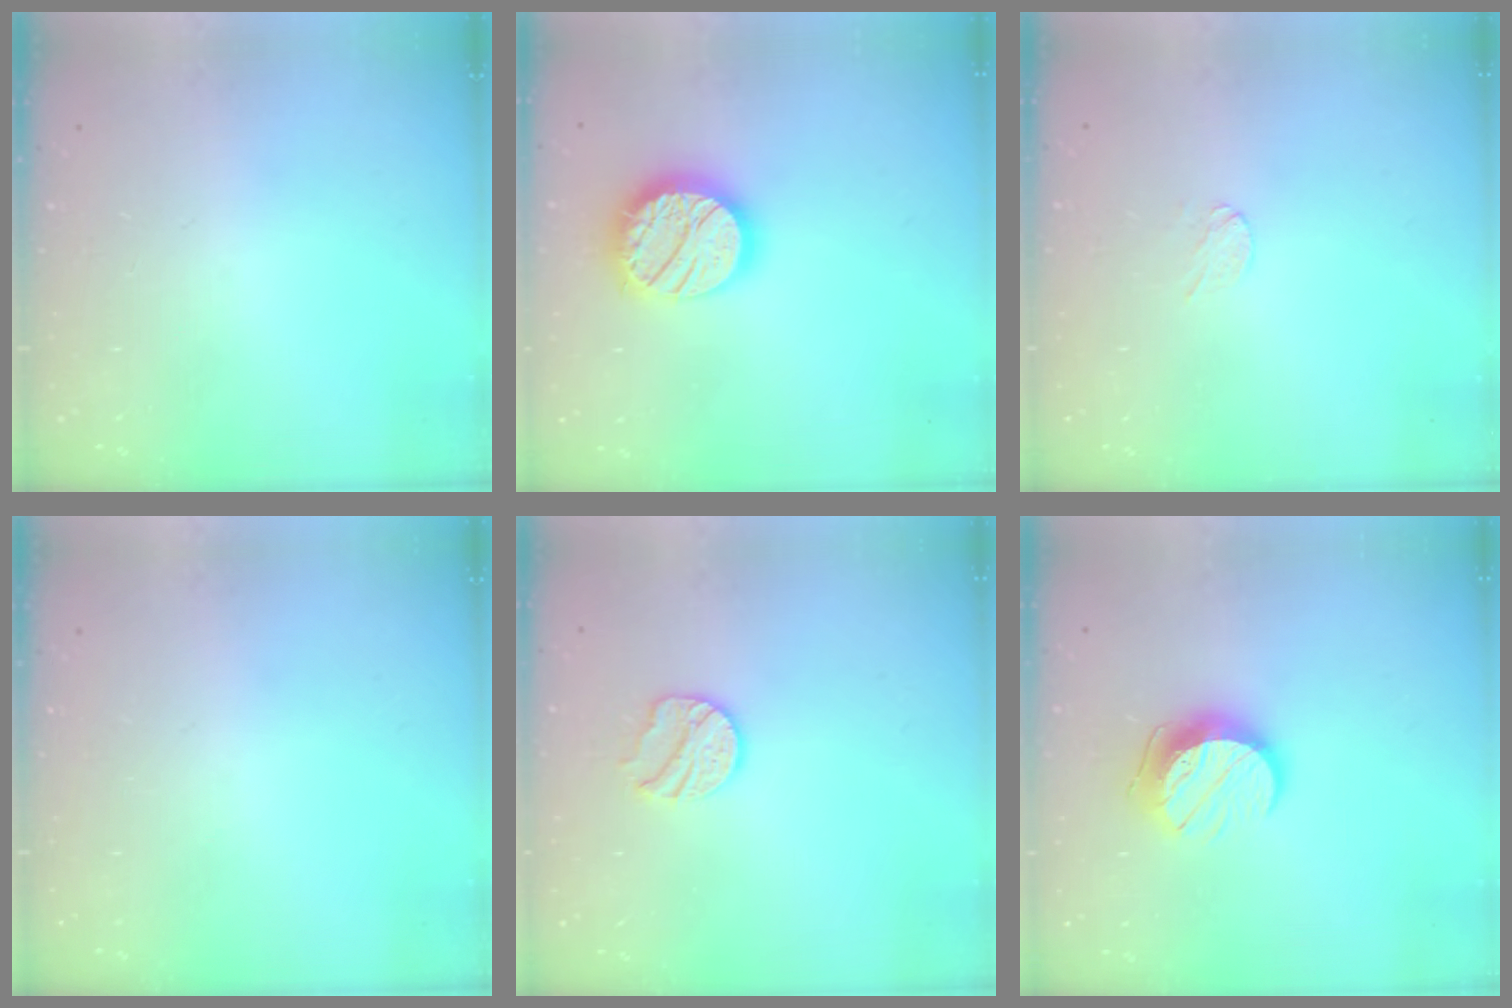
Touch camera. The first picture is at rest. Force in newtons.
{"total": 19.2, "press": 19.1, "slide": 1.2}
{"total": 3.0, "press": 3.0, "slide": 0.2}
{"total": 0.0}
{"total": 10.4, "press": 10.3, "slide": 0.6}
{"total": 11.0, "press": 11.0, "slide": 0.3}